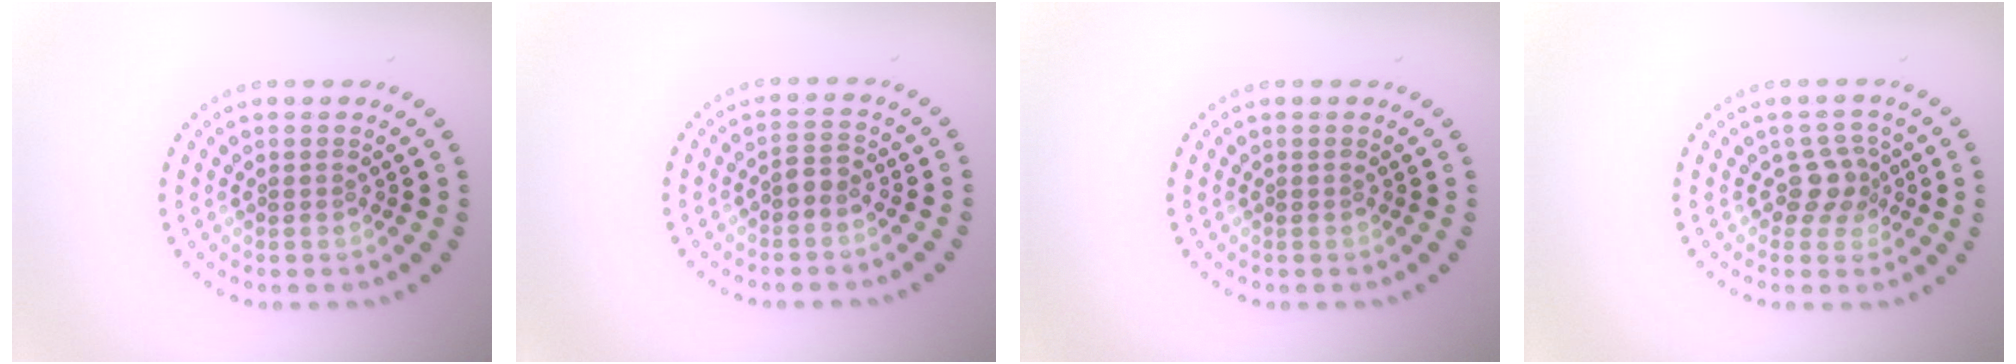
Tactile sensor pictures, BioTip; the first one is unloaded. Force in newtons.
{"total": 1.3, "press": 1.2, "slide": 0.5}
{"total": 0.0}
{"total": 2.4, "press": 1.9, "slide": 1.6}